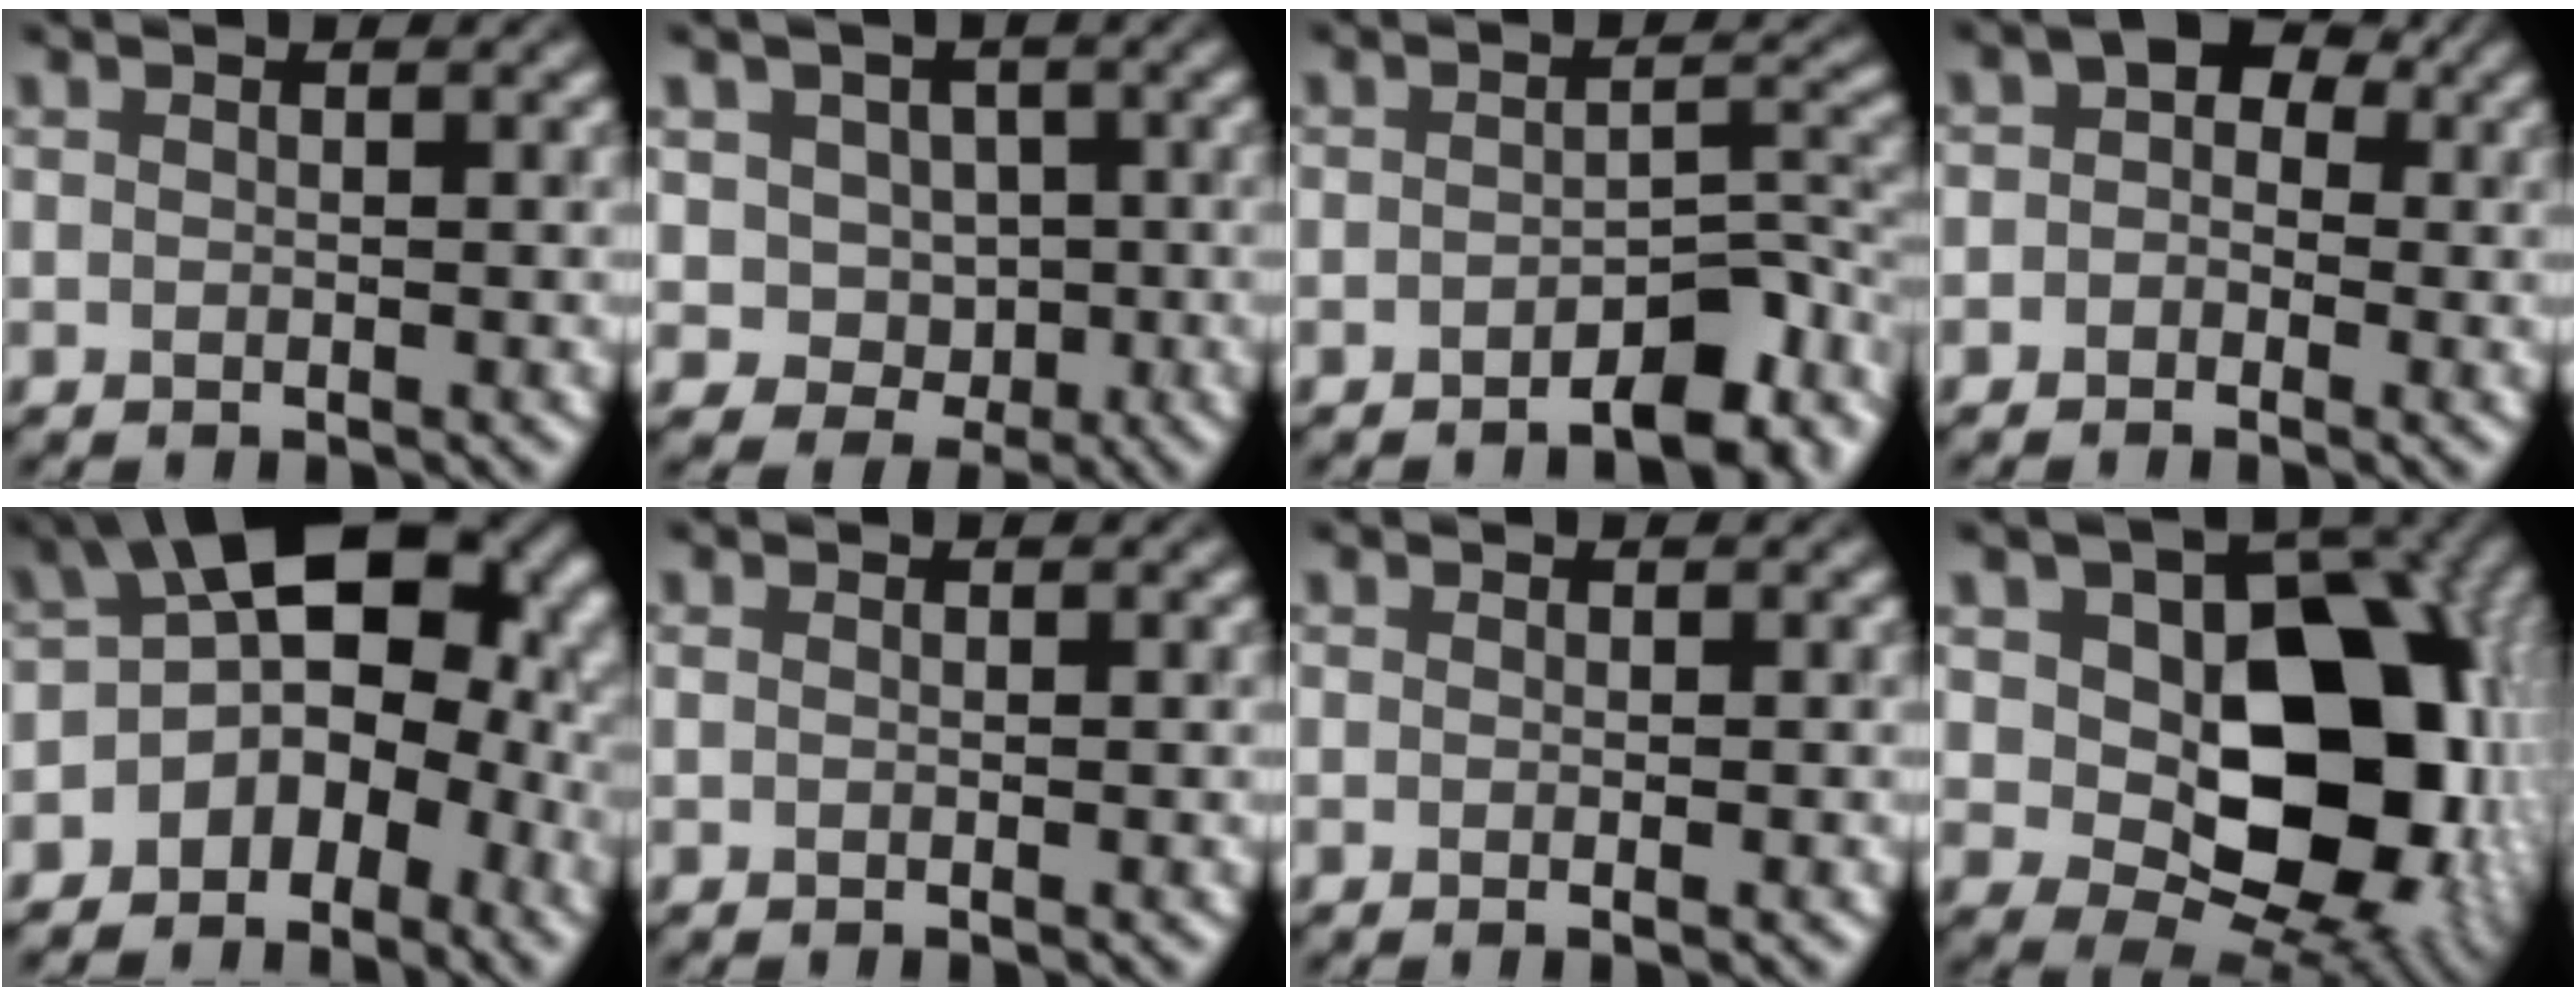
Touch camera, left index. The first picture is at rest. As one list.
[{"total": 3.2, "force": [-0.1, 2.9, 1.1], "torque": [-0.015, -0.005, 0.001]}, {"total": 4.7, "force": [-3.0, 1.4, 3.3], "torque": [-0.045, 0.001, -0.039]}, {"total": 3.2, "force": [0.4, 2.5, 2.1], "torque": [-0.005, 0.014, -0.017]}, {"total": 11.9, "force": [-1.5, 7.7, 9.0], "torque": [-0.111, 0.011, -0.028]}, {"total": 0.0}, {"total": 0.6, "force": [-0.2, 0.0, 0.5], "torque": [-0.006, -0.005, -0.003]}, {"total": 14.0, "force": [0.4, 9.5, 10.2], "torque": [-0.121, -0.007, 0.015]}]